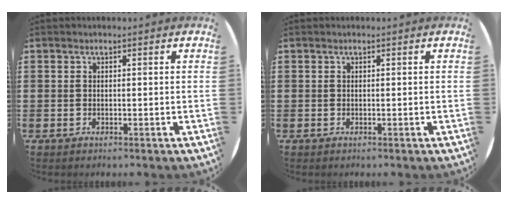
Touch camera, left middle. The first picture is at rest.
{"total": 0.0}